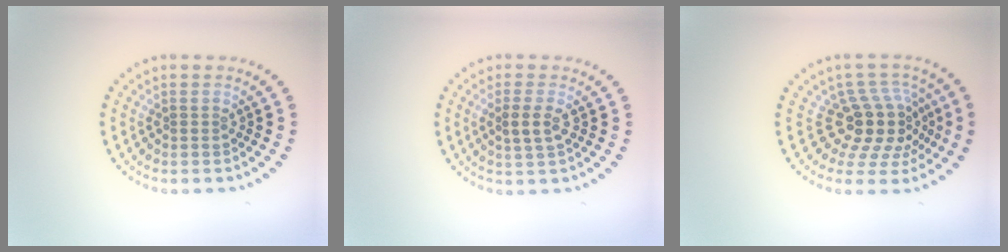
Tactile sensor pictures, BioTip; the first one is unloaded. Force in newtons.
{"total": 2.0, "press": 1.9, "slide": 0.7}
{"total": 4.9, "press": 3.6, "slide": 3.3}